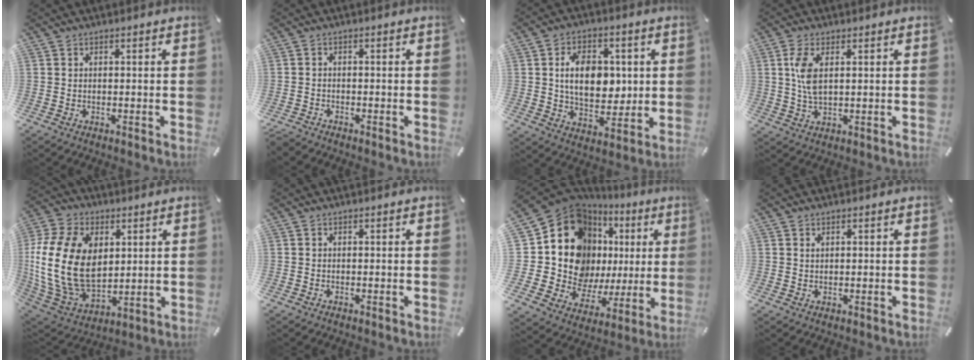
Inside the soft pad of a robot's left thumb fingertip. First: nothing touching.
{"total": 1.5, "force": [-1.4, 0.5, 0.3], "torque": [-0.013, 0.004, -0.031]}
{"total": 12.1, "force": [1.9, 8.3, 8.5], "torque": [-0.143, 0.005, 0.033]}
{"total": 6.1, "force": [1.6, 2.8, 5.1], "torque": [-0.128, -0.002, 0.022]}
{"total": 20.9, "force": [2.4, 15.3, 14.1], "torque": [-0.305, -0.011, 0.043]}
{"total": 0.0}
{"total": 20.8, "force": [6.0, 15.9, 12.0], "torque": [-0.212, -0.062, 0.120]}
{"total": 0.7, "force": [0.5, 0.3, 0.5], "torque": [-0.010, -0.001, 0.009]}